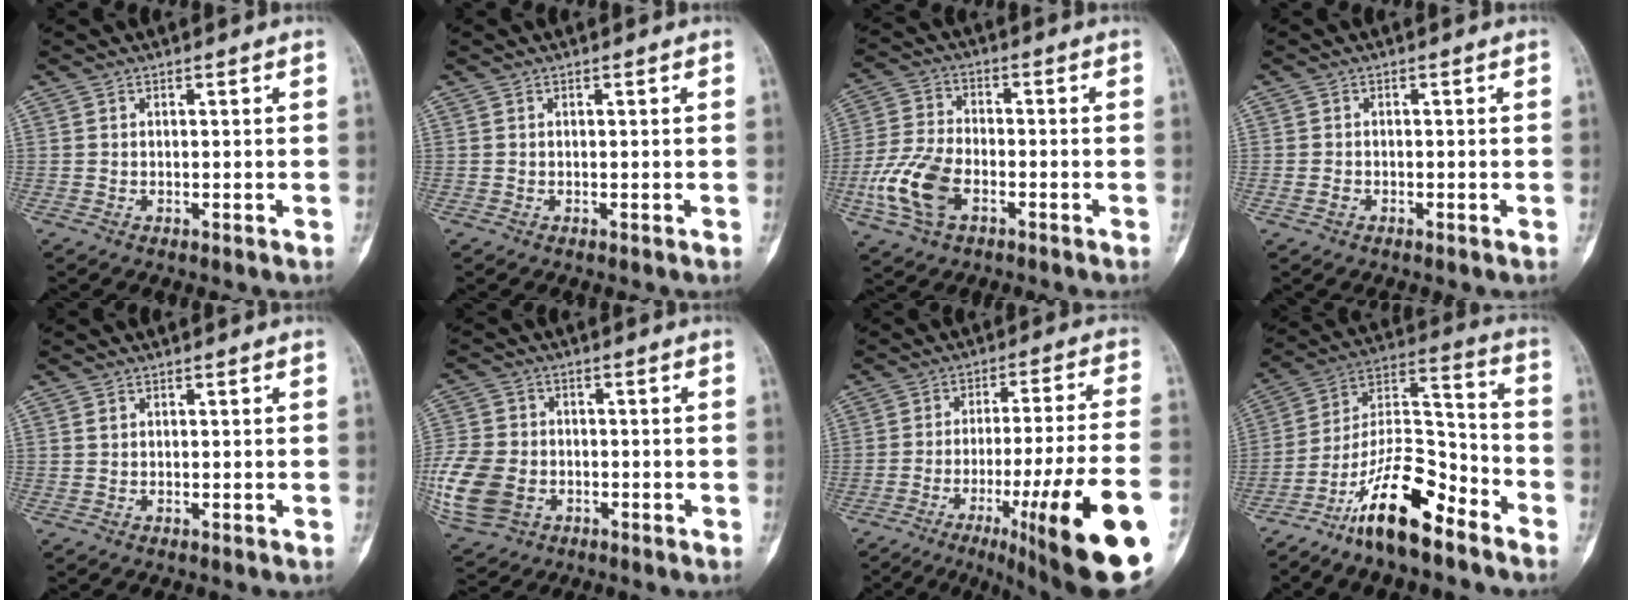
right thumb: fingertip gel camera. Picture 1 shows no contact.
{"total": 0.0}
{"total": 11.7, "force": [-4.1, 6.8, 8.6], "torque": [-0.190, 0.014, -0.082]}
{"total": 1.0, "force": [-0.4, 0.7, 0.5], "torque": [-0.005, 0.004, -0.008]}
{"total": 0.7, "force": [0.3, 0.5, 0.3], "torque": [-0.002, 0.002, 0.007]}
{"total": 16.3, "force": [-4.3, 12.3, 9.7], "torque": [-0.244, -0.001, -0.074]}
{"total": 23.5, "force": [-10.0, 2.2, 21.1], "torque": [-0.255, 0.027, -0.144]}
{"total": 16.9, "force": [-11.4, 5.5, 11.1], "torque": [-0.181, 0.092, -0.208]}